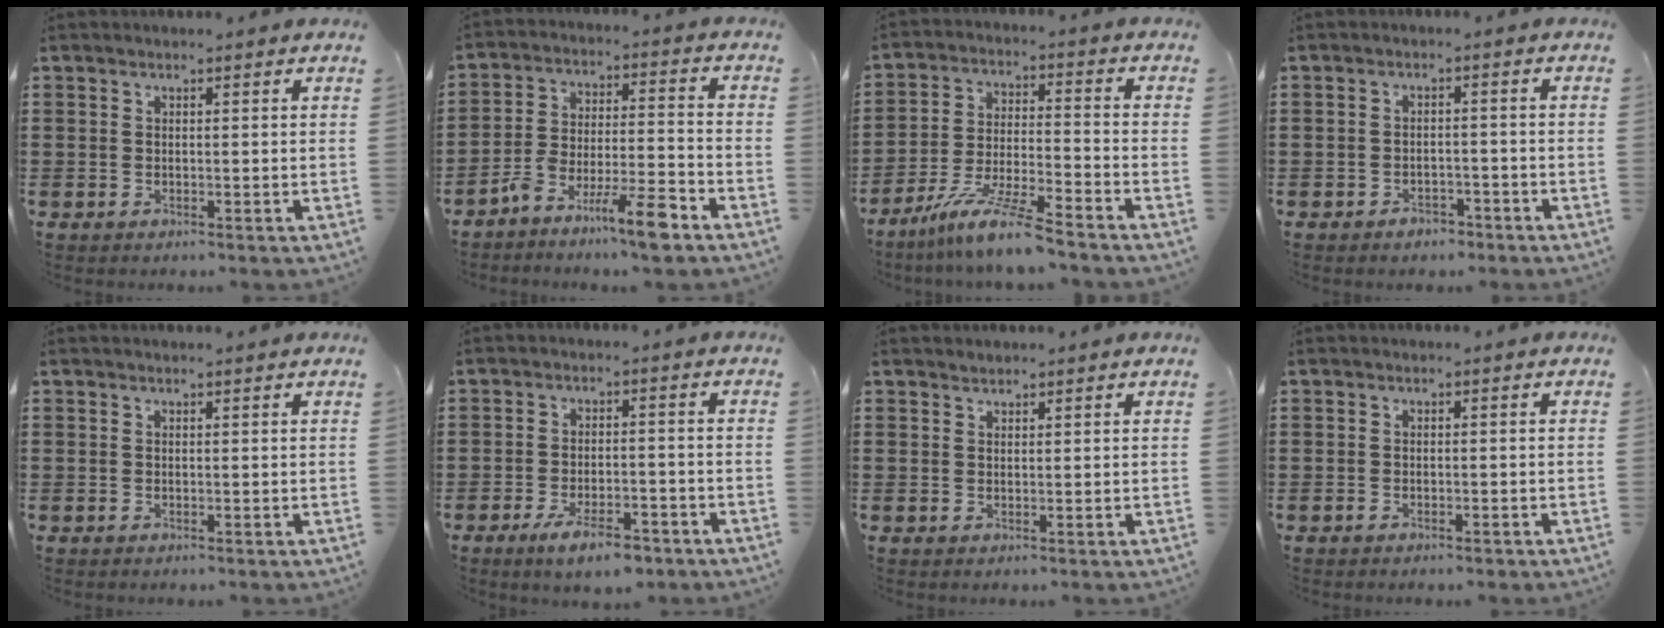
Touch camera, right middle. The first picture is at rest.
{"total": 8.9, "force": [-7.1, 1.0, 5.2], "torque": [-0.098, 0.006, -0.136]}
{"total": 9.3, "force": [-7.7, -0.2, 5.2], "torque": [-0.110, -0.008, -0.151]}
{"total": 2.0, "force": [-1.9, 0.7, 0.1], "torque": [-0.009, 0.002, -0.041]}
{"total": 0.0}
{"total": 5.8, "force": [-4.0, 1.6, 3.9], "torque": [-0.072, 0.003, -0.073]}
{"total": 1.0, "force": [0.9, 0.2, -0.3], "torque": [0.003, -0.001, 0.019]}
{"total": 0.7, "force": [-0.5, 0.2, 0.3], "torque": [-0.009, -0.002, -0.010]}